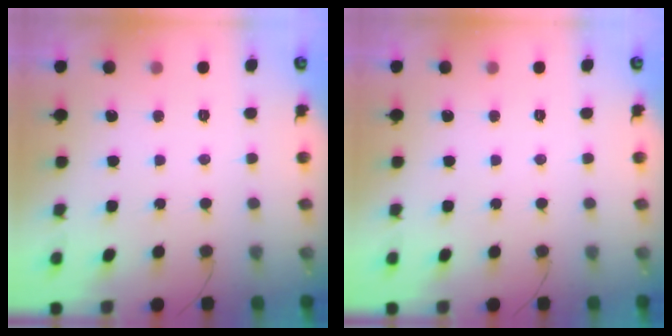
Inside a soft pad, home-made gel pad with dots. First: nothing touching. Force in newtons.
{"total": 0.0}